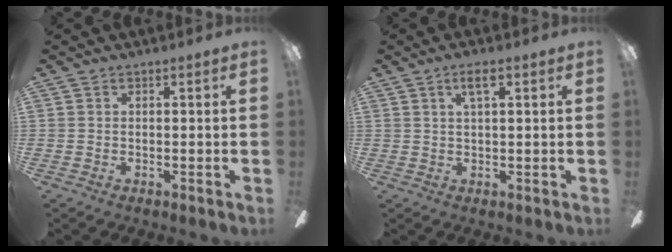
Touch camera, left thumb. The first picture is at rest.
{"total": 3.8, "force": [2.0, 1.2, 3.0], "torque": [-0.058, 0.001, 0.033]}